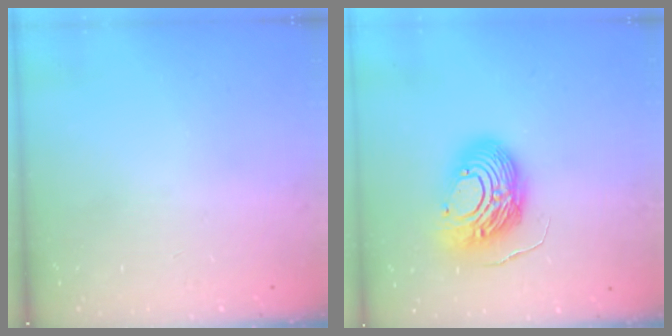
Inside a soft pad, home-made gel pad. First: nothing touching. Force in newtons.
{"total": 14.1, "press": 14.1, "slide": 1.2}